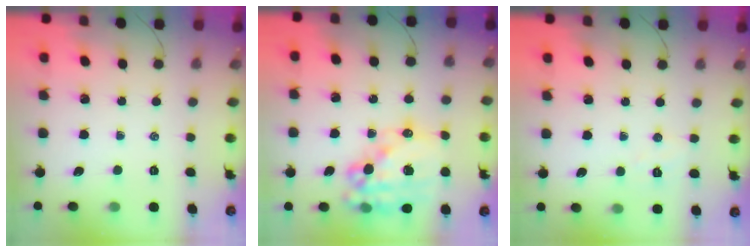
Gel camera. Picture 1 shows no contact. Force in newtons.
{"total": 21.4, "press": 20.9, "slide": 4.6}
{"total": 4.5, "press": 4.4, "slide": 1.0}